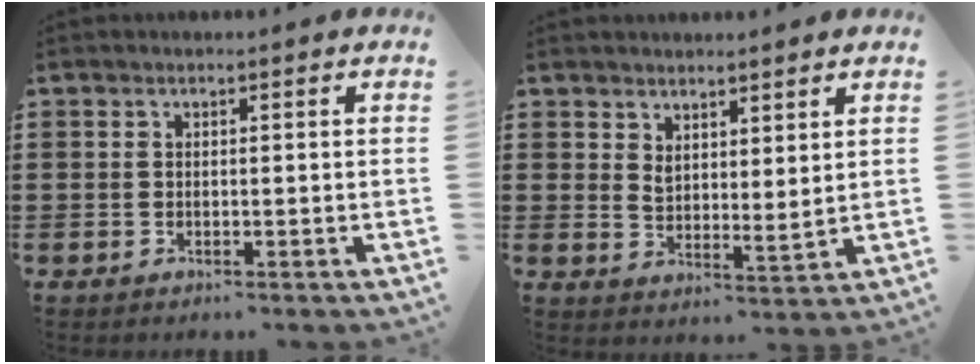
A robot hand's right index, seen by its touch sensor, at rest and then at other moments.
{"total": 3.3, "force": [3.2, 0.9, 0.5], "torque": [-0.019, -0.006, 0.061]}